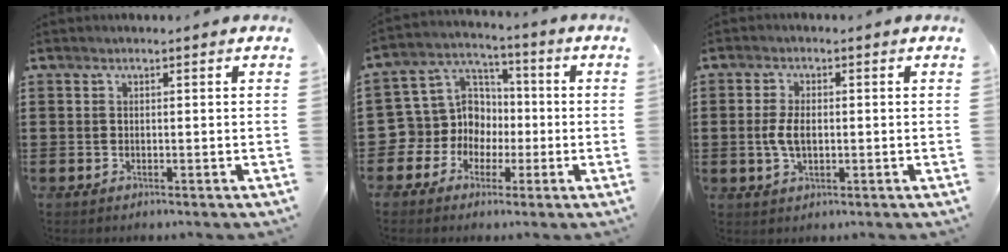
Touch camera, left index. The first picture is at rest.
{"total": 8.9, "force": [-1.4, 8.6, 1.6], "torque": [-0.088, 0.000, -0.028]}
{"total": 4.2, "force": [-0.1, 2.1, 3.7], "torque": [-0.086, 0.001, -0.007]}